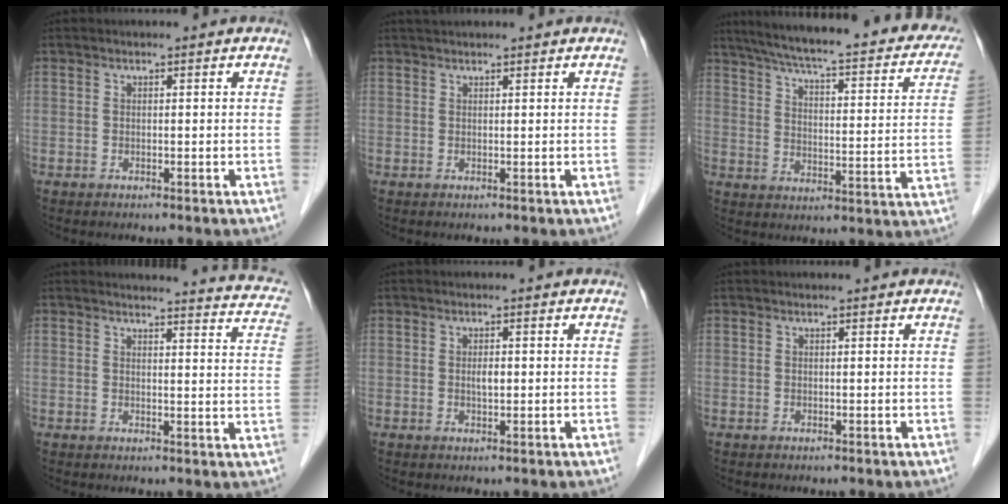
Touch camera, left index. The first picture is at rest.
{"total": 2.8, "force": [2.6, 0.0, 0.9], "torque": [-0.010, 0.029, 0.041]}
{"total": 28.6, "force": [23.0, 5.1, 16.2], "torque": [-0.239, -0.011, 0.280]}
{"total": 12.2, "force": [11.8, 1.5, 2.8], "torque": [-0.007, -0.056, 0.096]}
{"total": 1.4, "force": [0.1, 0.5, 1.3], "torque": [-0.023, -0.001, 0.002]}
{"total": 0.5, "force": [0.5, 0.0, 0.2], "torque": [-0.004, 0.003, 0.007]}